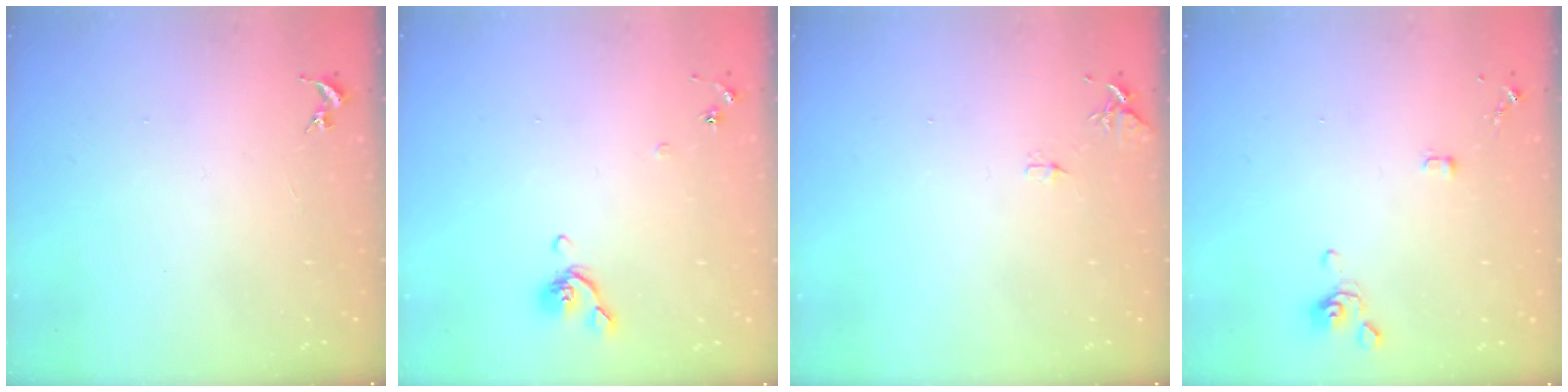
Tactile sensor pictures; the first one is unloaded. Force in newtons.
{"total": 6.9, "press": 6.8, "slide": 1.5}
{"total": 6.9, "press": 6.9, "slide": 0.8}
{"total": 3.3, "press": 3.2, "slide": 0.7}